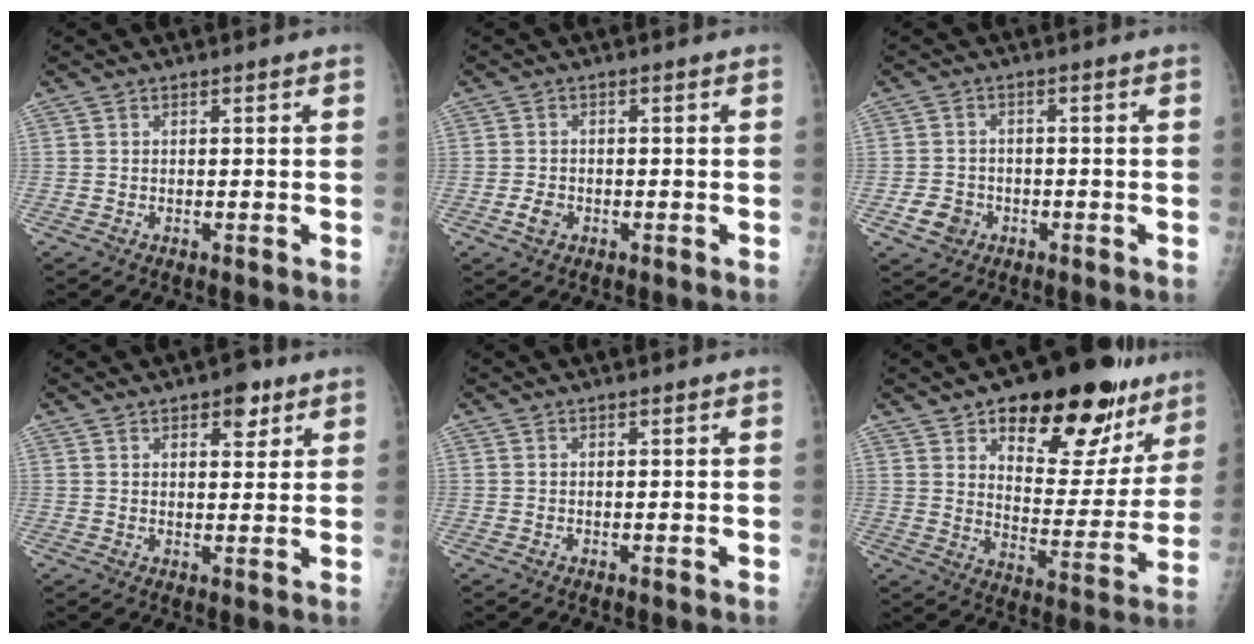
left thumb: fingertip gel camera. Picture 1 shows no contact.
{"total": 2.4, "force": [-1.0, 1.8, 1.3], "torque": [-0.019, 0.005, -0.017]}
{"total": 4.3, "force": [-1.7, 3.6, 1.5], "torque": [-0.012, 0.011, -0.026]}
{"total": 5.0, "force": [2.8, 2.5, 3.2], "torque": [-0.025, -0.012, 0.035]}
{"total": 0.0}
{"total": 23.3, "force": [14.4, 11.3, 14.5], "torque": [-0.138, -0.060, 0.209]}